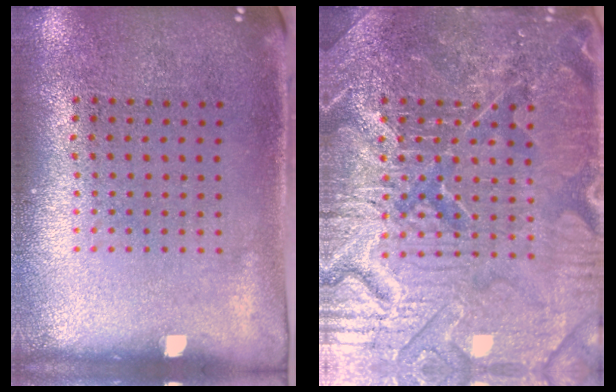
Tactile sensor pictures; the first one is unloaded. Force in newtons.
{"total": 7.9, "press": 7.8, "slide": 1.1}